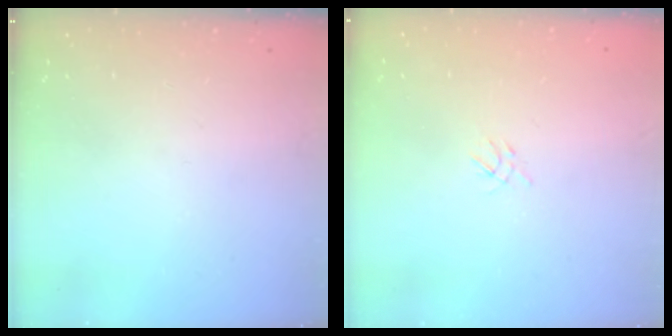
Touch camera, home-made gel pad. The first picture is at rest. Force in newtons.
{"total": 2.2, "press": 2.2, "slide": 0.5}